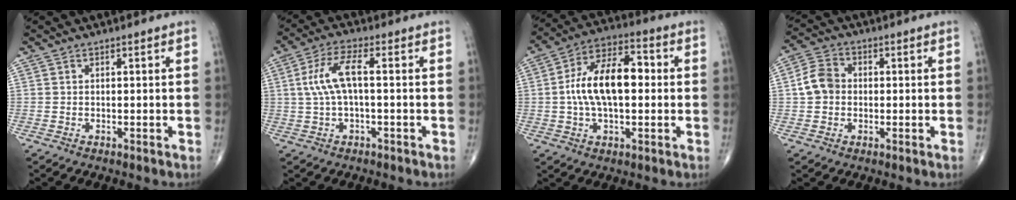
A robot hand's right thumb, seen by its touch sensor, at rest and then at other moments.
{"total": 7.6, "force": [0.6, 2.5, 7.1], "torque": [-0.164, 0.025, 0.011]}
{"total": 14.7, "force": [0.5, 7.6, 12.6], "torque": [-0.217, 0.030, -0.001]}
{"total": 6.0, "force": [0.0, 5.0, 3.4], "torque": [-0.055, 0.016, -0.009]}